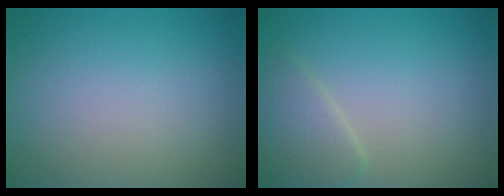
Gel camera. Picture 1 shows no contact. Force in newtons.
{"total": 2.4, "press": 2.4, "slide": 0.2}